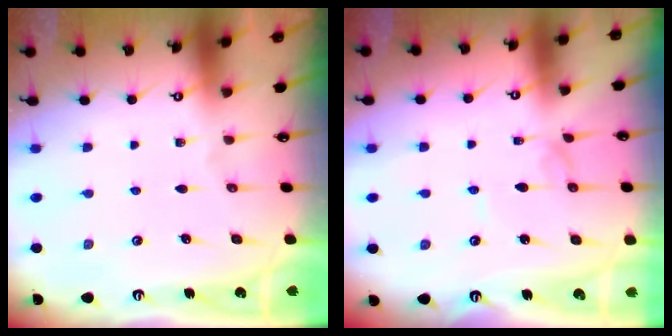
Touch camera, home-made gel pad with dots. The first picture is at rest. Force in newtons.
{"total": 1.8, "press": 1.8, "slide": 0.1}